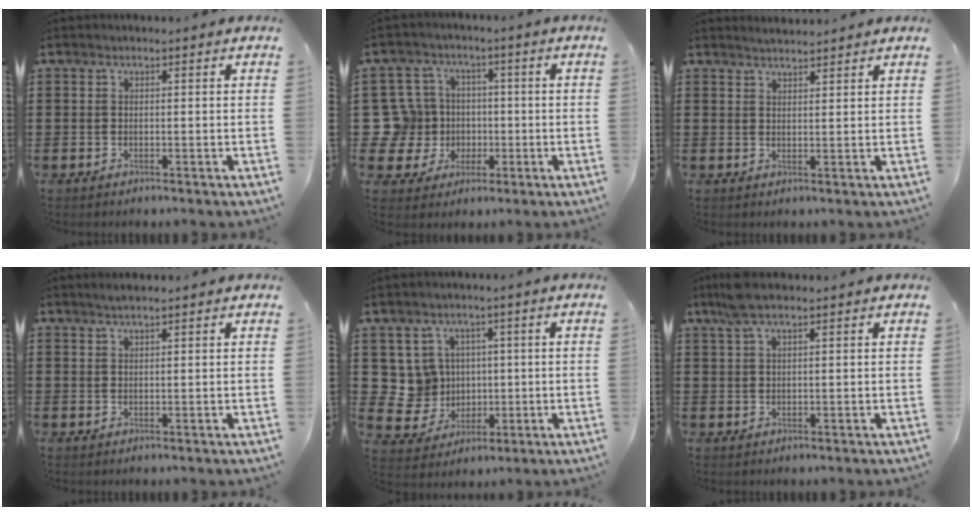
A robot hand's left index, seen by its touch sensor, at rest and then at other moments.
{"total": 10.1, "force": [0.4, 9.7, 2.8], "torque": [-0.123, 0.013, 0.014]}
{"total": 2.0, "force": [2.0, -0.1, 0.3], "torque": [-0.010, 0.001, 0.039]}
{"total": 1.6, "force": [1.3, 0.1, 0.9], "torque": [-0.018, 0.002, 0.025]}
{"total": 7.2, "force": [1.7, 6.8, 1.3], "torque": [-0.069, 0.004, 0.040]}
{"total": 3.9, "force": [2.5, 0.8, 2.9], "torque": [-0.060, 0.004, 0.046]}